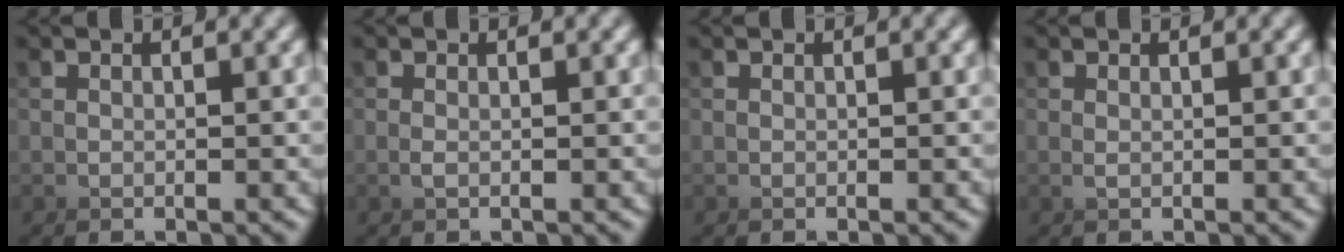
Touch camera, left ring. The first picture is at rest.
{"total": 1.5, "force": [0.0, -1.4, 0.4], "torque": [-0.002, 0.008, 0.001]}
{"total": 0.0}
{"total": 1.4, "force": [0.0, -1.4, 0.2], "torque": [0.005, 0.007, 0.001]}